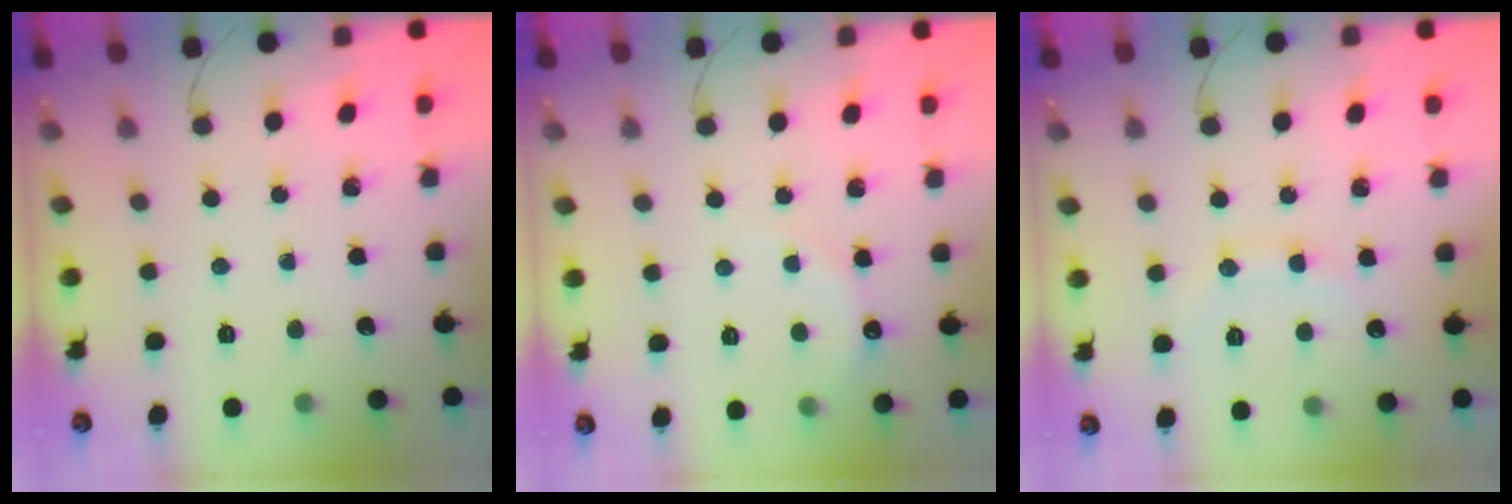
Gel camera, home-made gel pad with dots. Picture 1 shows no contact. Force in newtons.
{"total": 3.8, "press": 3.6, "slide": 0.9}
{"total": 8.9, "press": 8.9, "slide": 1.1}